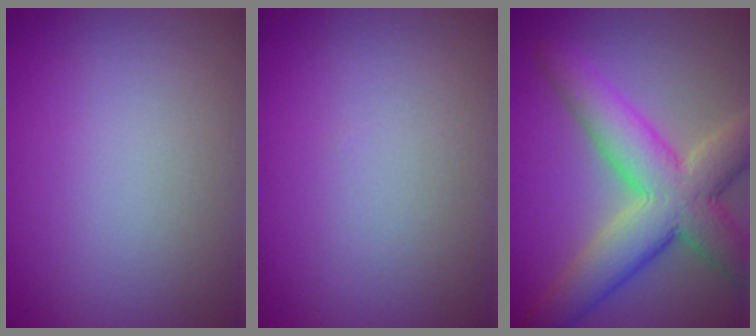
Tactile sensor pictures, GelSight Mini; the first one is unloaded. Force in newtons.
{"total": 0.0}
{"total": 8.6, "press": 8.6, "slide": 0.6}